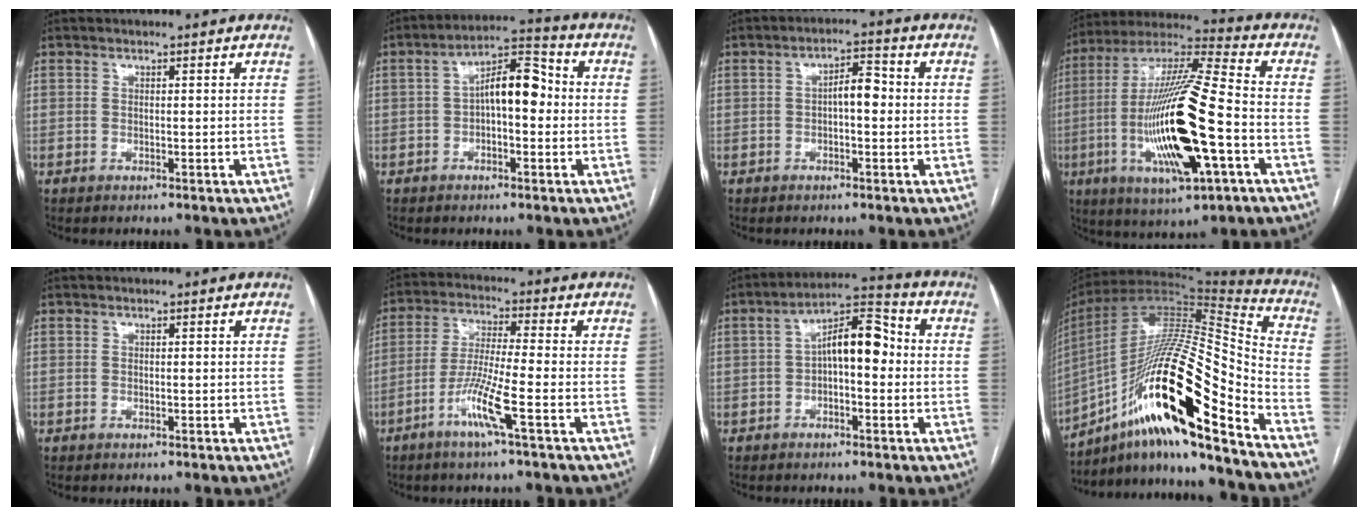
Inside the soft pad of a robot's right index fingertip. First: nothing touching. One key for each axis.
{"total": 8.6, "fx": -0.1, "fy": 3.3, "fz": 7.9, "tx": -0.135, "ty": 0.038, "tz": -0.005}
{"total": 4.1, "fx": -0.2, "fy": 1.5, "fz": 3.8, "tx": -0.058, "ty": 0.018, "tz": -0.005}
{"total": 21.9, "fx": -5.2, "fy": 3.0, "fz": 21.1, "tx": -0.436, "ty": -0.019, "tz": -0.091}
{"total": 0.0}
{"total": 8.5, "fx": -4.0, "fy": -0.6, "fz": 7.5, "tx": -0.152, "ty": -0.009, "tz": -0.083}
{"total": 9.2, "fx": 0.0, "fy": 3.5, "fz": 8.5, "tx": -0.143, "ty": 0.041, "tz": -0.004}
{"total": 27.1, "fx": -14.9, "fy": 3.2, "fz": 22.5, "tx": -0.406, "ty": -0.008, "tz": -0.261}